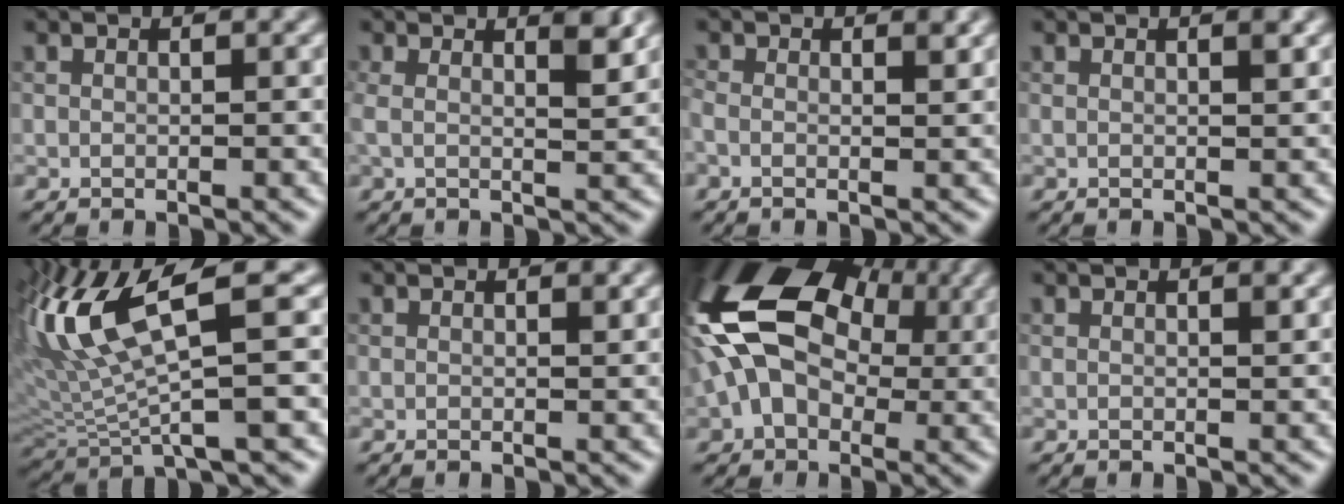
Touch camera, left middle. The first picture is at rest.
{"total": 2.5, "force": [1.2, 0.6, 2.1], "torque": [-0.028, 0.006, 0.020]}
{"total": 1.4, "force": [0.6, 0.6, 1.1], "torque": [-0.005, 0.011, -0.005]}
{"total": 1.1, "force": [0.4, 0.3, 0.9], "torque": [-0.003, 0.009, 0.000]}
{"total": 9.4, "force": [2.3, 1.9, 8.9], "torque": [-0.191, 0.013, 0.057]}
{"total": 0.7, "force": [0.4, 0.2, 0.5], "torque": [-0.002, 0.005, 0.002]}
{"total": 13.4, "force": [1.0, 9.6, 9.3], "torque": [-0.173, 0.024, 0.018]}
{"total": 0.8, "force": [0.4, 0.3, 0.6], "torque": [-0.002, 0.006, 0.001]}